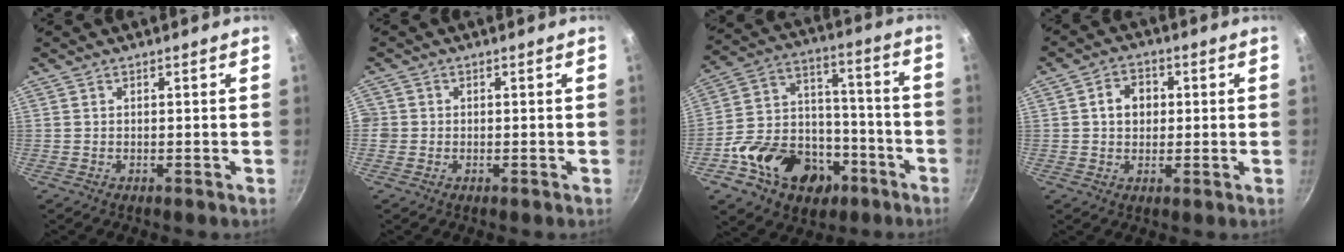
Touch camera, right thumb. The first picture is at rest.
{"total": 1.9, "force": [-0.4, 1.8, 0.4], "torque": [0.000, 0.005, -0.010]}
{"total": 21.1, "force": [-9.4, 15.3, 11.2], "torque": [-0.167, 0.068, -0.141]}
{"total": 5.7, "force": [0.8, 4.7, 3.2], "torque": [-0.026, 0.008, 0.005]}